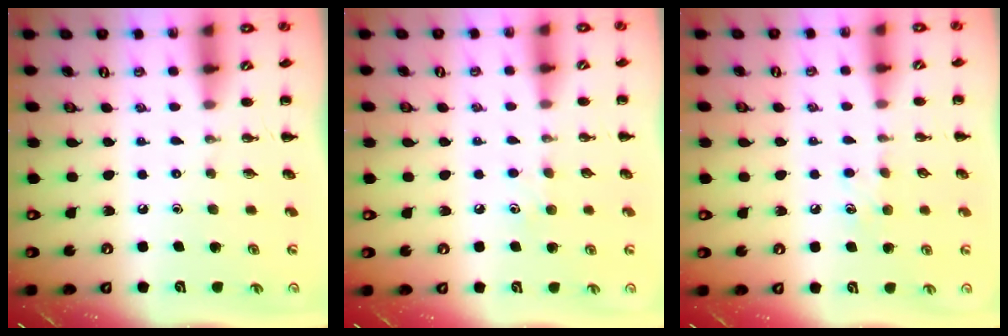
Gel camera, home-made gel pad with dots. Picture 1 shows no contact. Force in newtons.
{"total": 5.1, "press": 4.9, "slide": 1.5}
{"total": 5.5, "press": 5.2, "slide": 1.8}